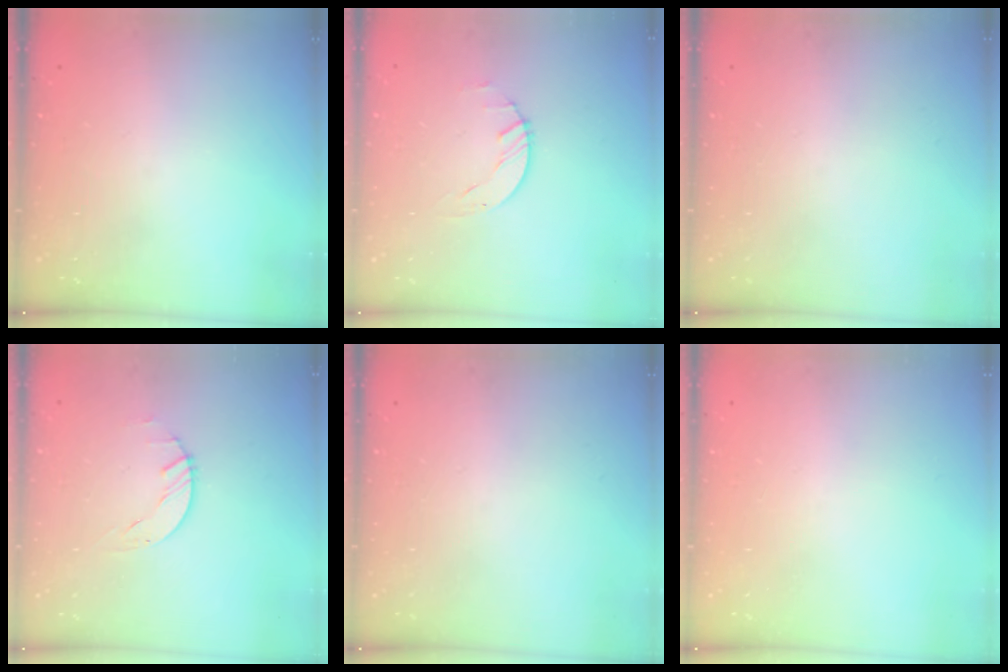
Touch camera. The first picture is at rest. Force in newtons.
{"total": 0.8, "press": 0.8, "slide": 0.2}
{"total": 0.0}
{"total": 1.5, "press": 1.4, "slide": 0.1}
{"total": 0.0}
{"total": 0.0}